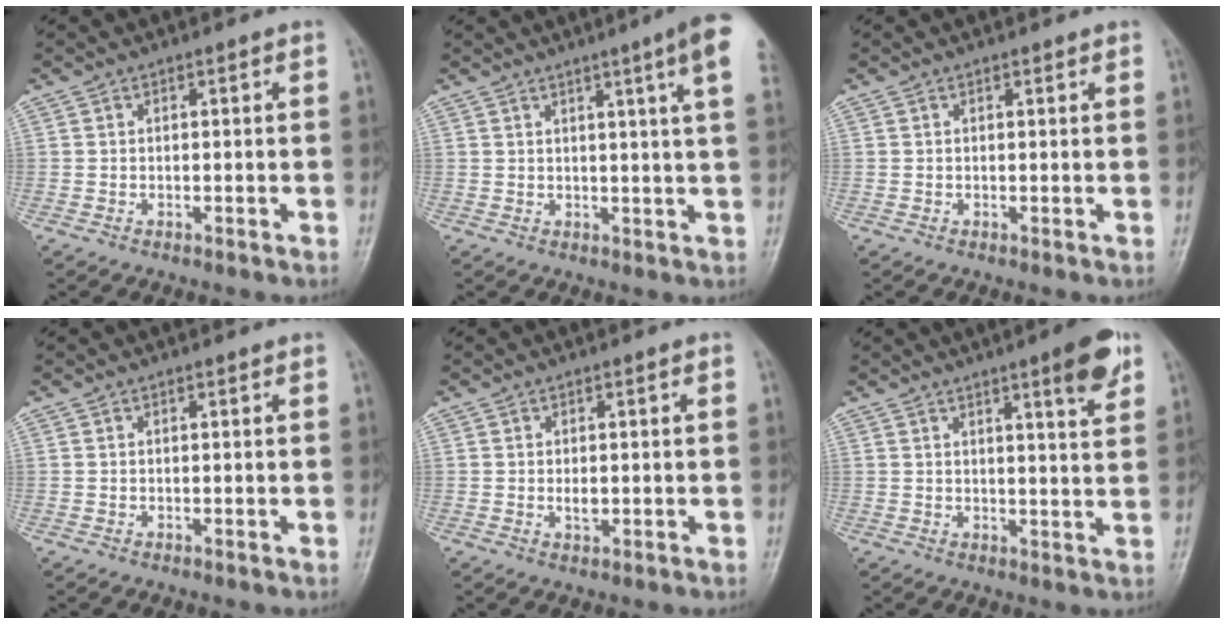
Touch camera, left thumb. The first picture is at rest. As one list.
[{"total": 8.8, "force": [4.4, -0.4, 7.6], "torque": [-0.096, -0.009, 0.042]}, {"total": 0.6, "force": [0.5, 0.2, 0.3], "torque": [-0.004, 0.003, 0.003]}, {"total": 0.0}, {"total": 2.0, "force": [0.0, 1.1, 1.7], "torque": [-0.024, -0.001, 0.000]}, {"total": 7.2, "force": [4.2, 1.1, 5.7], "torque": [-0.071, -0.021, 0.055]}]